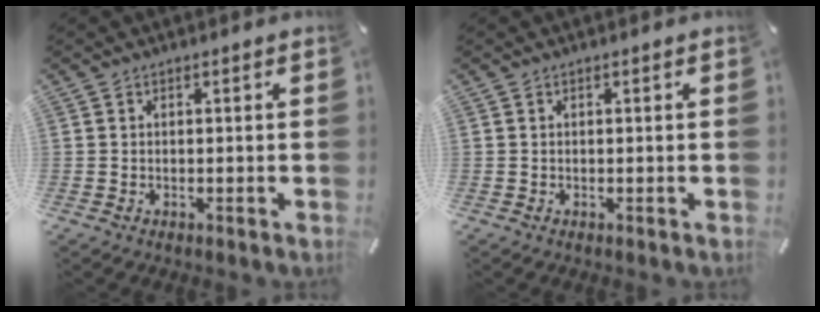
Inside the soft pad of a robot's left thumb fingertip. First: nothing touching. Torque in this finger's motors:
{"motor_torque": [-0.01, 0.03, 0.00, 0.00, 0.00]}